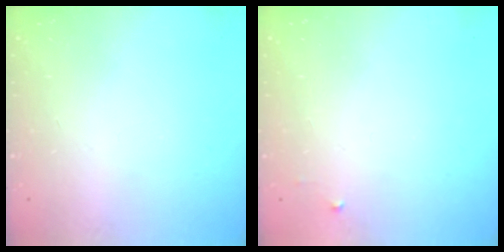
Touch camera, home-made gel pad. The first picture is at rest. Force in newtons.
{"total": 2.5, "press": 2.5, "slide": 0.4}